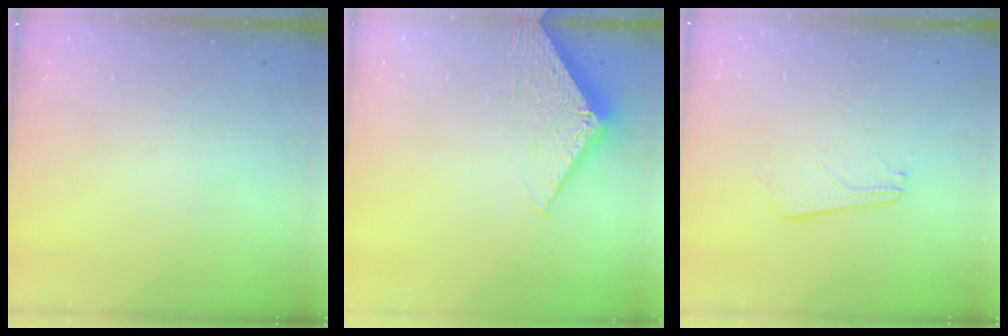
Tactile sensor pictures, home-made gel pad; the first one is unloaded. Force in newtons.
{"total": 6.5, "press": 6.4, "slide": 0.6}
{"total": 2.7, "press": 2.7, "slide": 0.4}